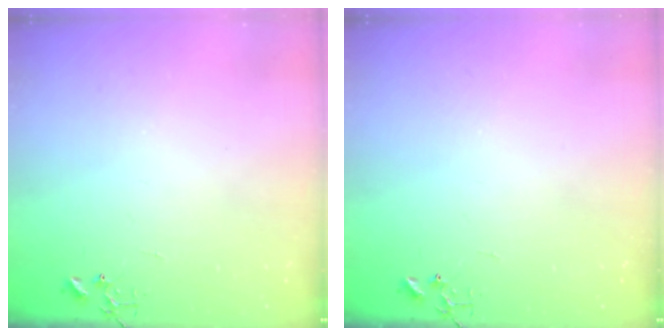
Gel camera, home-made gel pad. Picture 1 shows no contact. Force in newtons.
{"total": 0.0}